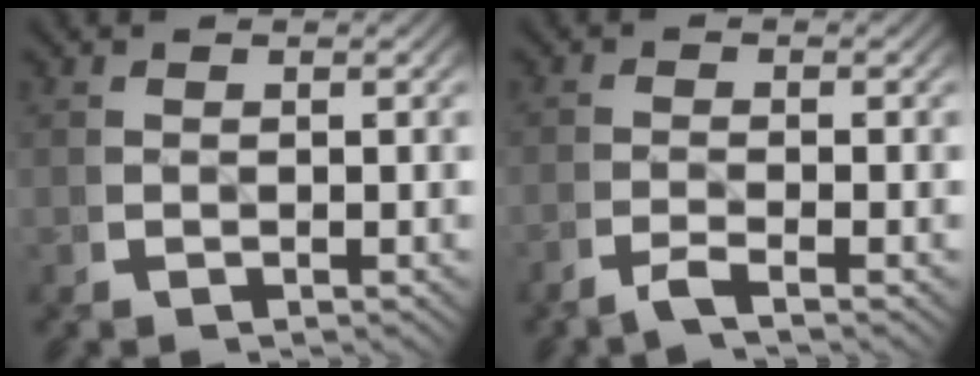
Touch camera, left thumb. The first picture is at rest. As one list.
[{"total": 2.1, "force": [-1.5, 0.2, 1.5], "torque": [-0.031, -0.002, -0.034]}]